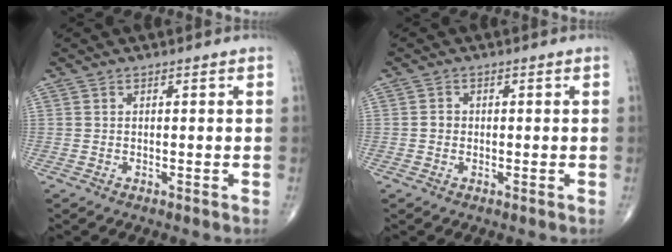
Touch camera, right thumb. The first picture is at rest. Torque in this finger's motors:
{"motor_torque": [0.45, 0.27, 0.33, -0.02, 0.00]}